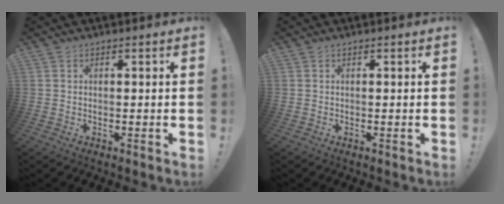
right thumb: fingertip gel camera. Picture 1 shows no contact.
{"total": 0.0}